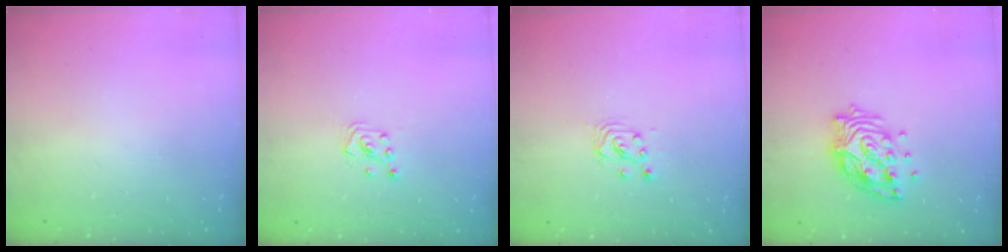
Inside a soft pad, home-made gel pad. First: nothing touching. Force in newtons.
{"total": 3.1, "press": 2.8, "slide": 1.3}
{"total": 2.5, "press": 2.5, "slide": 0.2}
{"total": 13.7, "press": 13.7, "slide": 1.2}